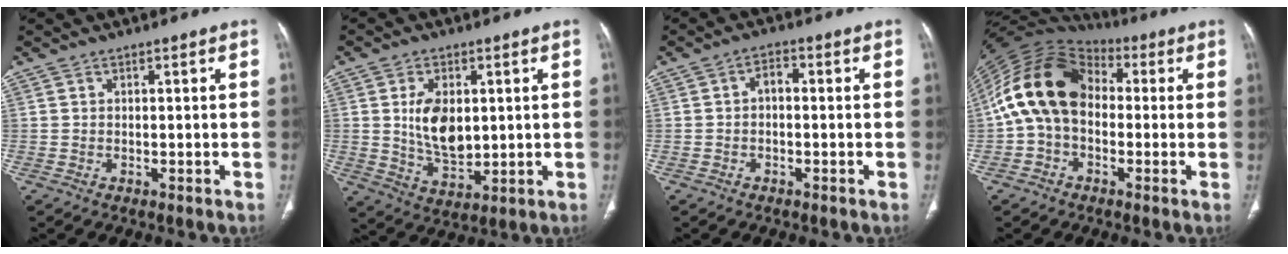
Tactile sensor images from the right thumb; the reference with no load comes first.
{"total": 10.0, "force": [1.5, 6.0, 7.8], "torque": [-0.122, -0.017, 0.041]}
{"total": 2.7, "force": [-0.3, 1.7, 2.1], "torque": [-0.029, 0.013, -0.011]}
{"total": 16.1, "force": [0.5, 11.3, 11.6], "torque": [-0.208, 0.041, -0.004]}